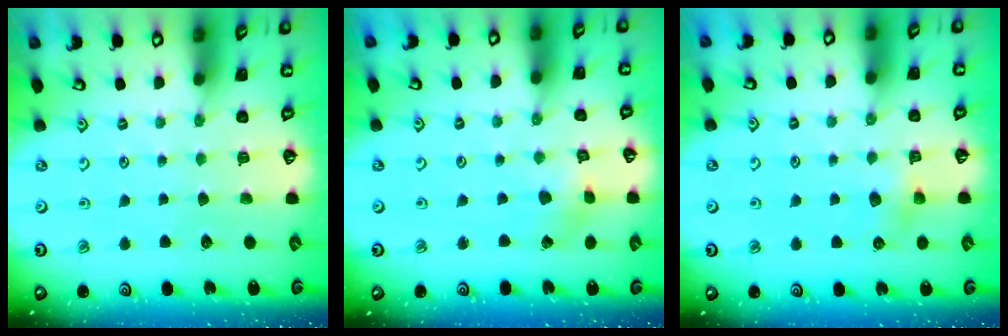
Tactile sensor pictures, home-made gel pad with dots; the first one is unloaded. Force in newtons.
{"total": 2.6, "press": 2.6, "slide": 0.1}
{"total": 4.4, "press": 4.3, "slide": 0.3}